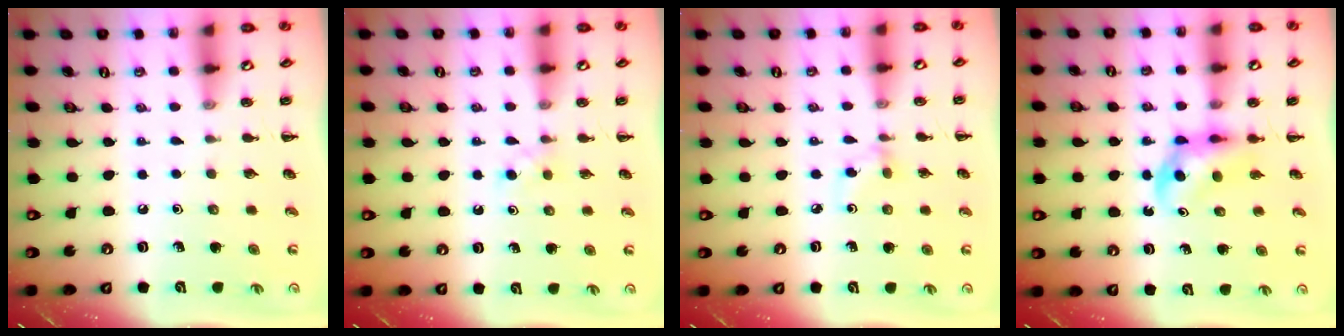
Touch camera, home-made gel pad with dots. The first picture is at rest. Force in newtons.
{"total": 2.7, "press": 2.5, "slide": 1.1}
{"total": 3.4, "press": 3.1, "slide": 1.3}
{"total": 4.0, "press": 3.9, "slide": 0.9}